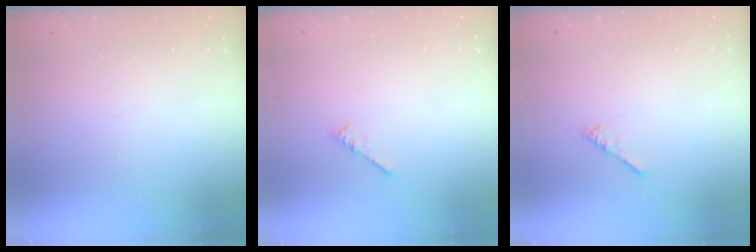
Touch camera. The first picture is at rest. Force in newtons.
{"total": 0.0}
{"total": 0.0}